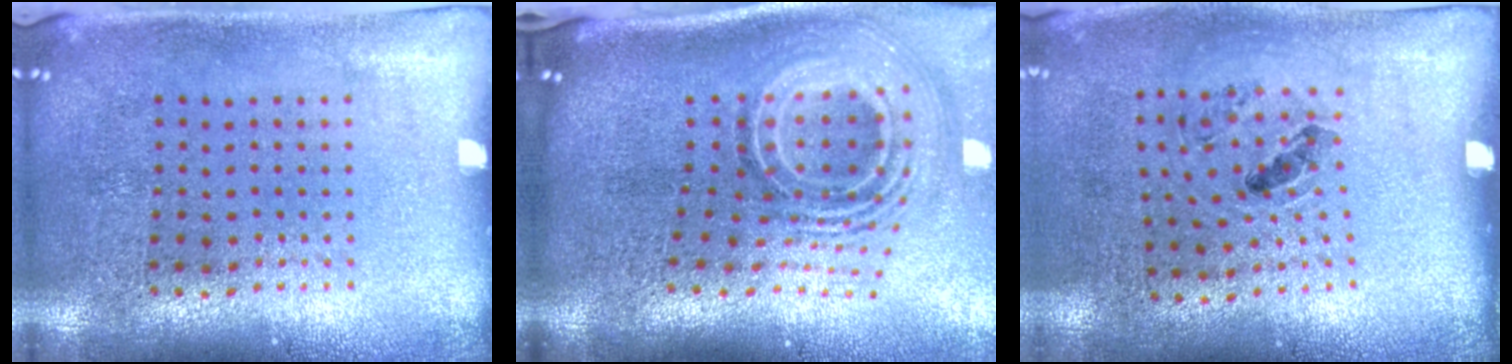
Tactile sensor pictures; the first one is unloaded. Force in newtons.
{"total": 2.6, "press": 1.7, "slide": 2.0}
{"total": 1.1, "press": 0.7, "slide": 0.9}